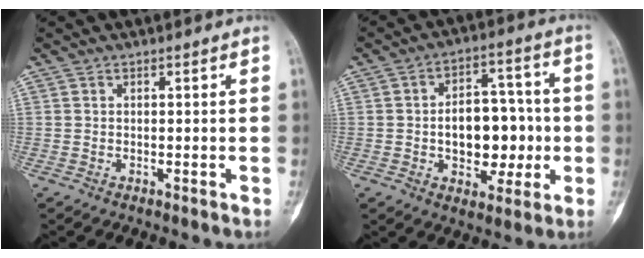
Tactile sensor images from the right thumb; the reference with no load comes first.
{"total": 13.6, "force": [-1.3, 8.8, 10.3], "torque": [-0.110, 0.031, -0.014]}